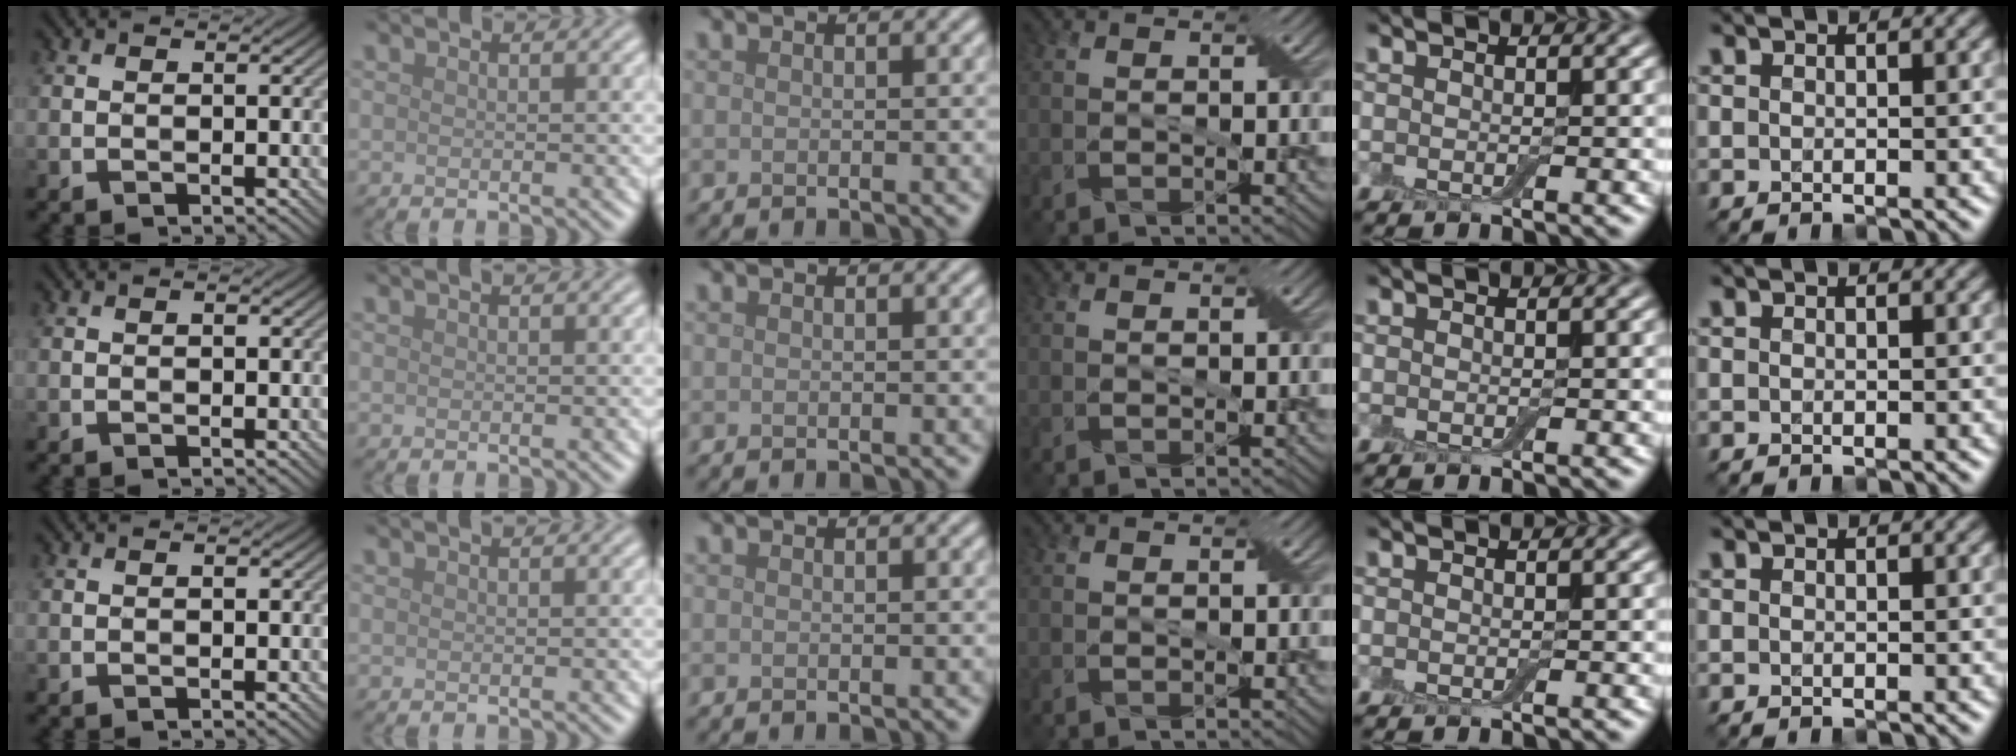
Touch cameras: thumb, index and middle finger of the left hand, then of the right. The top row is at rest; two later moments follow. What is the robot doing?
{"motion": "fold", "object": "bandage"}